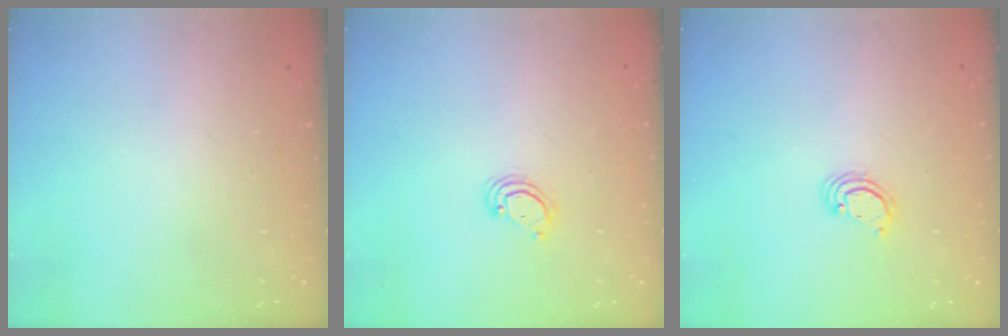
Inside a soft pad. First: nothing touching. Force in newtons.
{"total": 4.2, "press": 4.2, "slide": 0.4}
{"total": 2.2, "press": 2.2, "slide": 0.1}